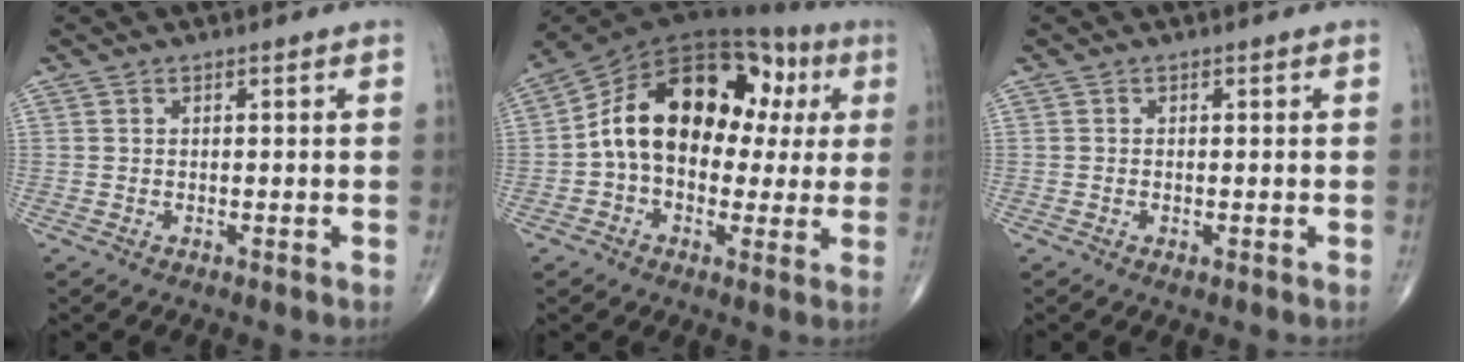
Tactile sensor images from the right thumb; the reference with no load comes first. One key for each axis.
{"total": 20.4, "fx": 2.7, "fy": 13.5, "fz": 15.0, "tx": -0.210, "ty": 0.046, "tz": 0.034}
{"total": 0.8, "fx": -0.2, "fy": 0.4, "fz": 0.7, "tx": -0.014, "ty": -0.004, "tz": -0.003}